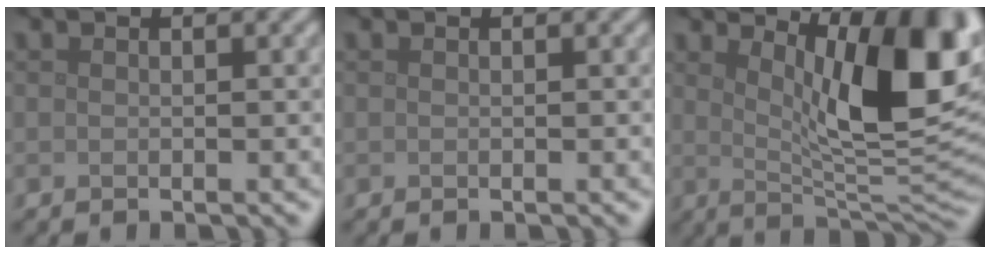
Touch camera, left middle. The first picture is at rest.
{"total": 0.0}
{"total": 11.4, "force": [3.8, 3.5, 10.2], "torque": [-0.129, -0.008, 0.066]}